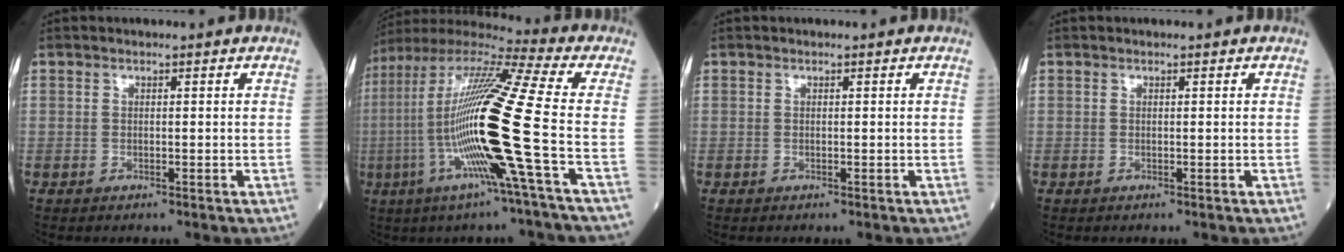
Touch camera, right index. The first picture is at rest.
{"total": 20.3, "force": [-4.4, -1.7, 19.8], "torque": [-0.402, -0.015, -0.104]}
{"total": 0.0}
{"total": 0.0}